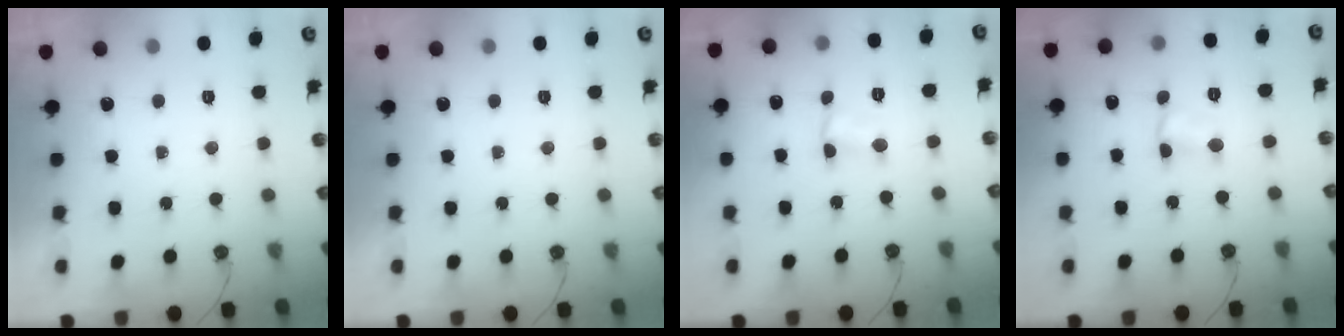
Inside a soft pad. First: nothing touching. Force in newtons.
{"total": 0.0}
{"total": 2.0, "press": 2.0, "slide": 0.3}
{"total": 2.3, "press": 2.3, "slide": 0.3}